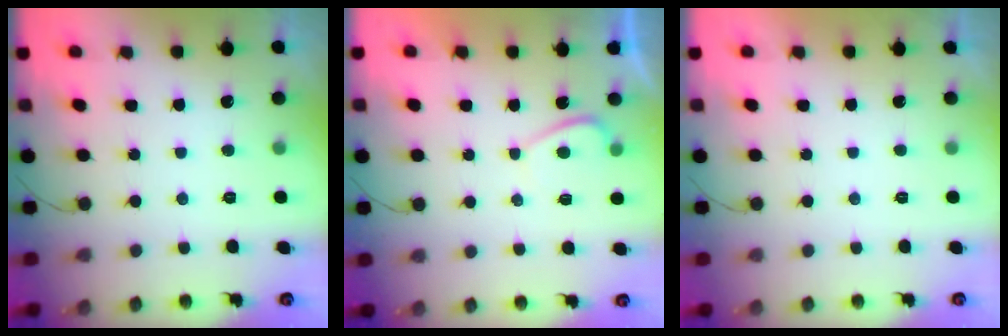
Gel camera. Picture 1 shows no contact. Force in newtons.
{"total": 1.9, "press": 1.8, "slide": 0.7}
{"total": 2.2, "press": 2.2, "slide": 0.3}